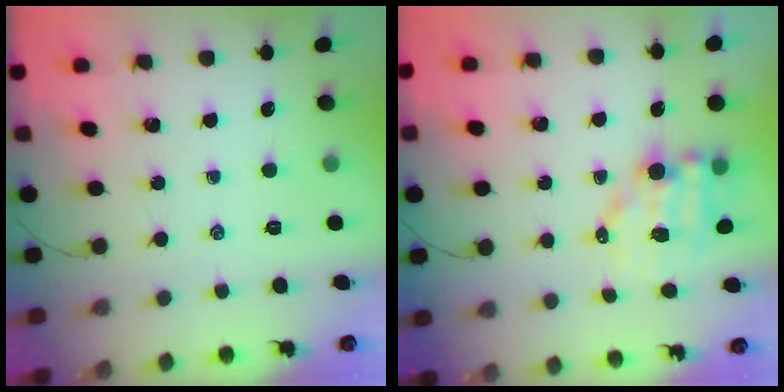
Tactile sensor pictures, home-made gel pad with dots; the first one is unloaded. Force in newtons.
{"total": 7.7, "press": 7.6, "slide": 1.0}